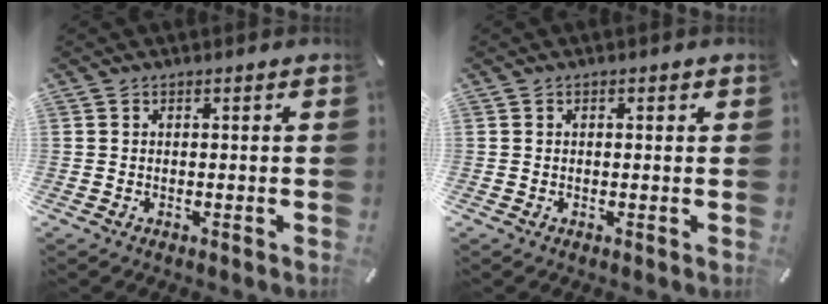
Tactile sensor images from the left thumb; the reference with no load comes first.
{"total": 0.7, "force": [0.1, 0.4, 0.5], "torque": [-0.011, 0.003, 0.001]}